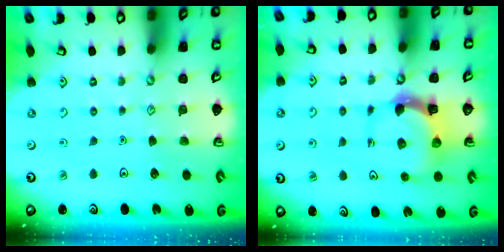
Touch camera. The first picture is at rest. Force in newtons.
{"total": 6.2, "press": 6.1, "slide": 1.4}